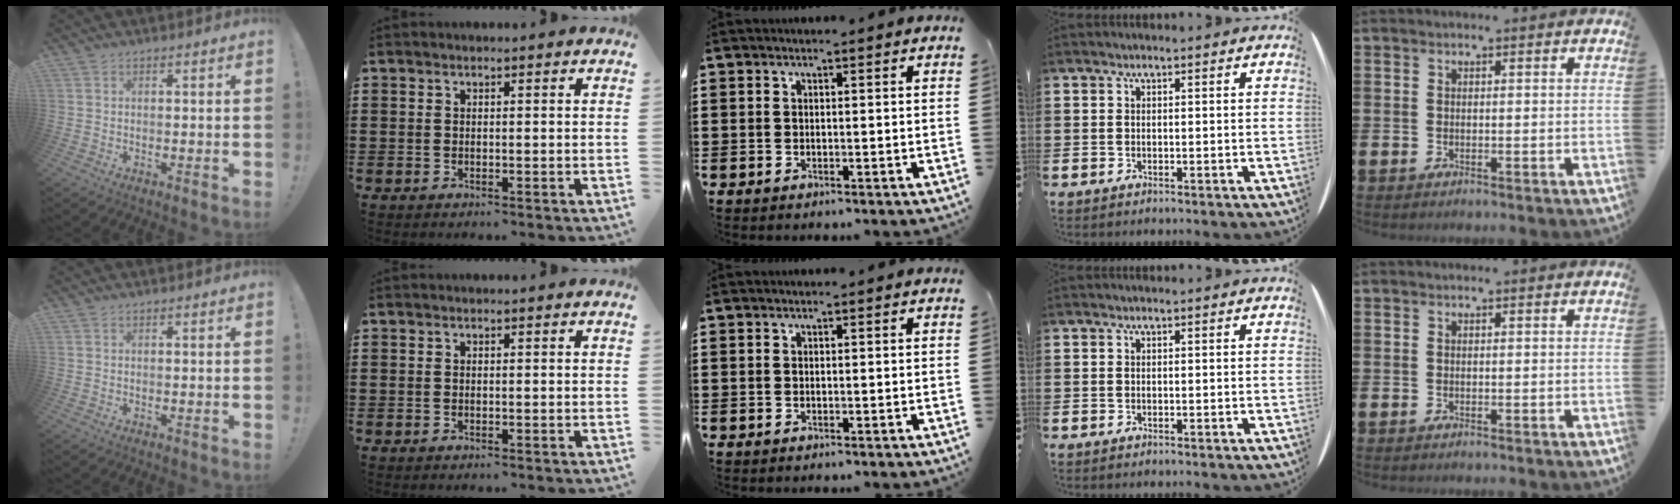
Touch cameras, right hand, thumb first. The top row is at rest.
{}